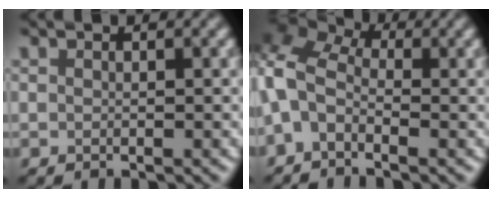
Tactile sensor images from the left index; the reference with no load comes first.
{"total": 7.7, "force": [-0.7, 5.1, 5.8], "torque": [-0.147, 0.019, -0.034]}